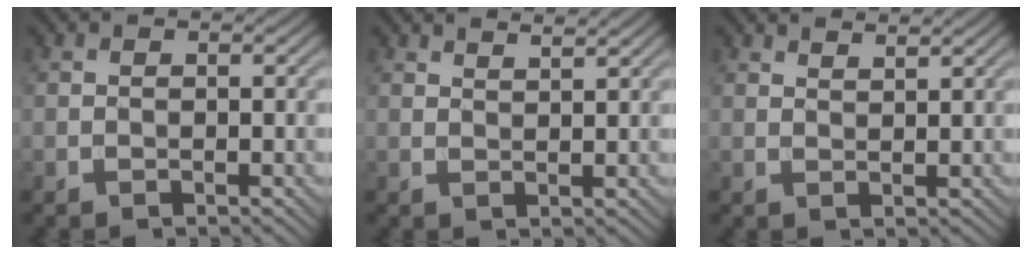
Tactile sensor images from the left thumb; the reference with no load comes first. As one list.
[{"total": 2.5, "force": [2.2, 0.3, 1.2], "torque": [-0.020, -0.001, 0.036]}, {"total": 2.3, "force": [2.0, 0.2, 1.0], "torque": [-0.019, -0.004, 0.038]}]